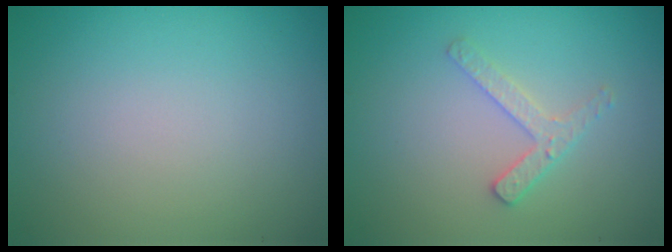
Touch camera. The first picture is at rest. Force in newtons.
{"total": 1.9, "press": 1.8, "slide": 0.4}